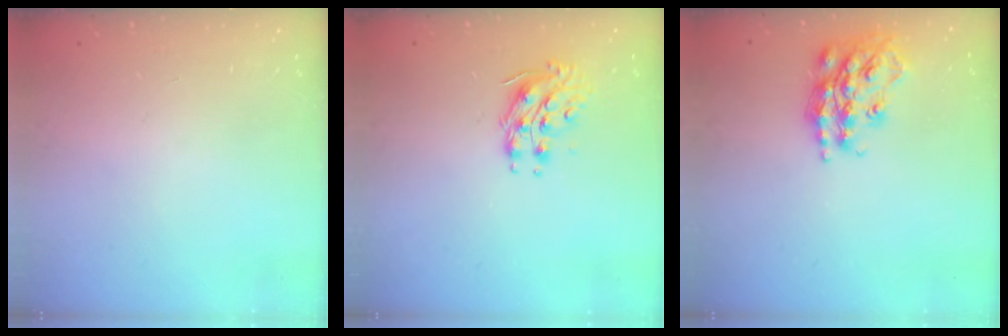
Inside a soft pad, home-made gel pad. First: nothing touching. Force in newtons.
{"total": 9.0, "press": 9.0, "slide": 0.1}
{"total": 17.5, "press": 17.5, "slide": 1.0}